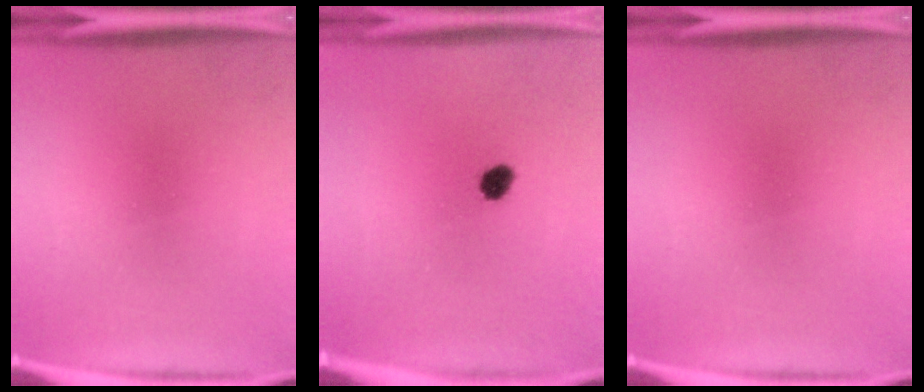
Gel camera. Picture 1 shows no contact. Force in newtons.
{"total": 2.8}
{"total": 0.0}